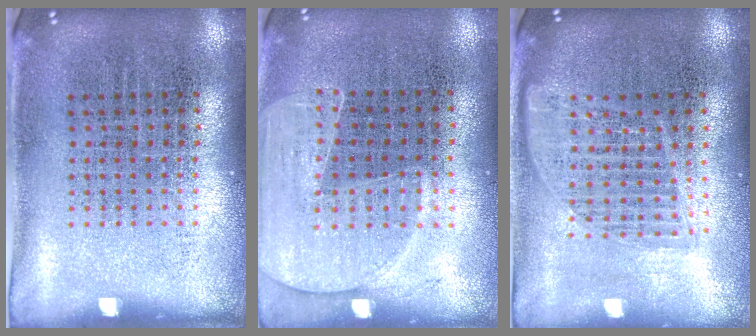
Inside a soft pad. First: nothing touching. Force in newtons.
{"total": 1.6, "press": 1.4, "slide": 0.7}
{"total": 1.6, "press": 1.4, "slide": 0.7}